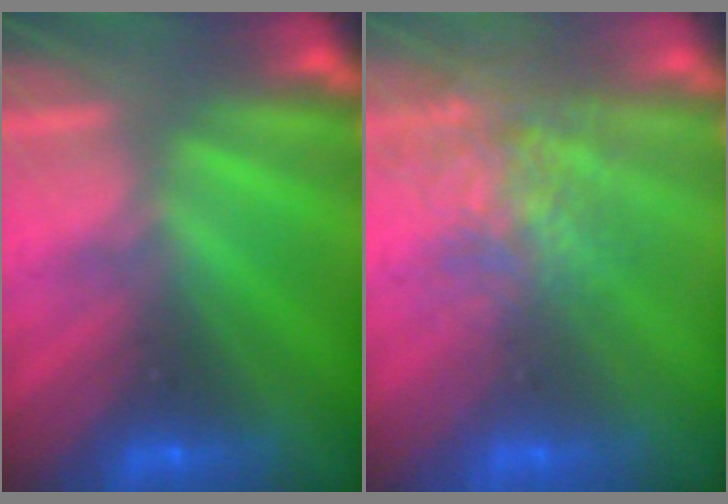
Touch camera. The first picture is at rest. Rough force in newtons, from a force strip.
{"total": 3.5}